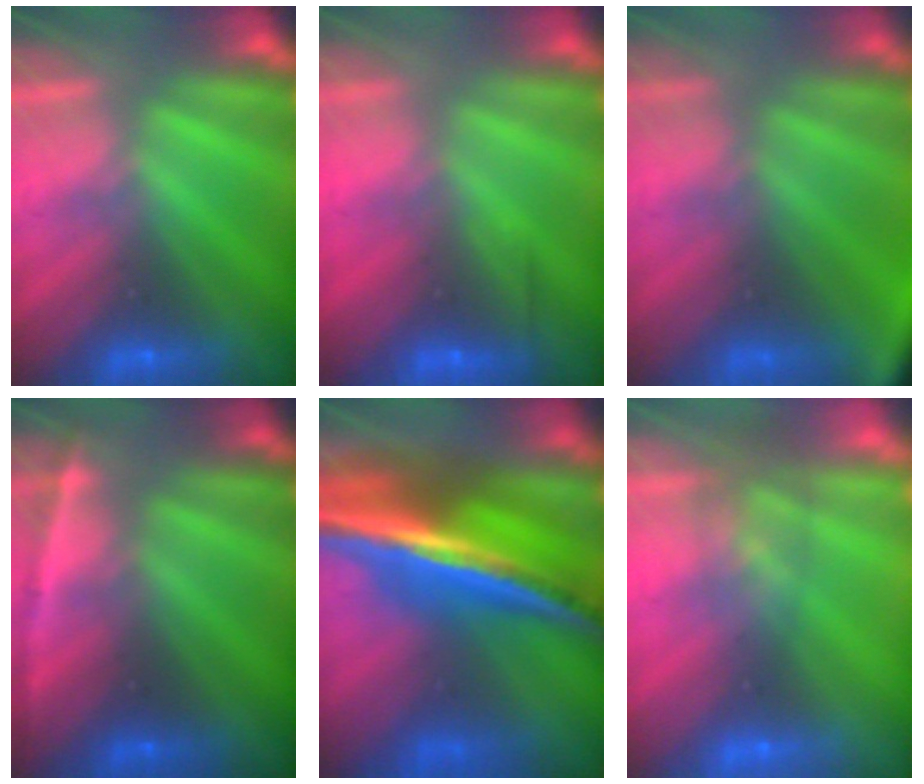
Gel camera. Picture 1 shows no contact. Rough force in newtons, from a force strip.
{"total": 2.5}
{"total": 7.5}
{"total": 4.5}
{"total": 7.5}
{"total": 8.0}